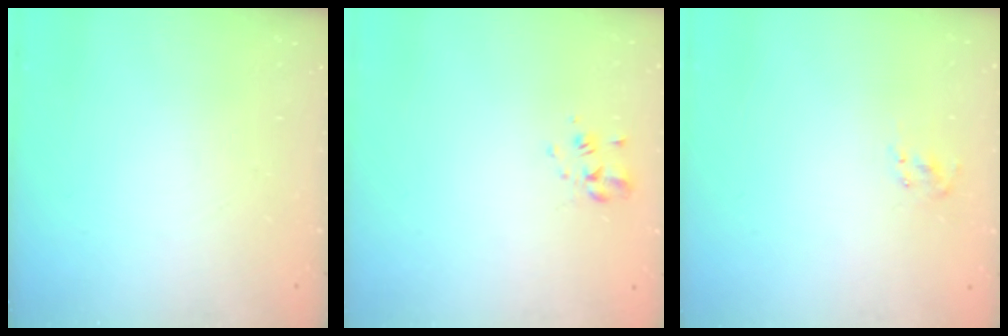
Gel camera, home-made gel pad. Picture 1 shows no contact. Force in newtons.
{"total": 2.0, "press": 1.9, "slide": 0.7}
{"total": 1.5, "press": 1.3, "slide": 0.7}